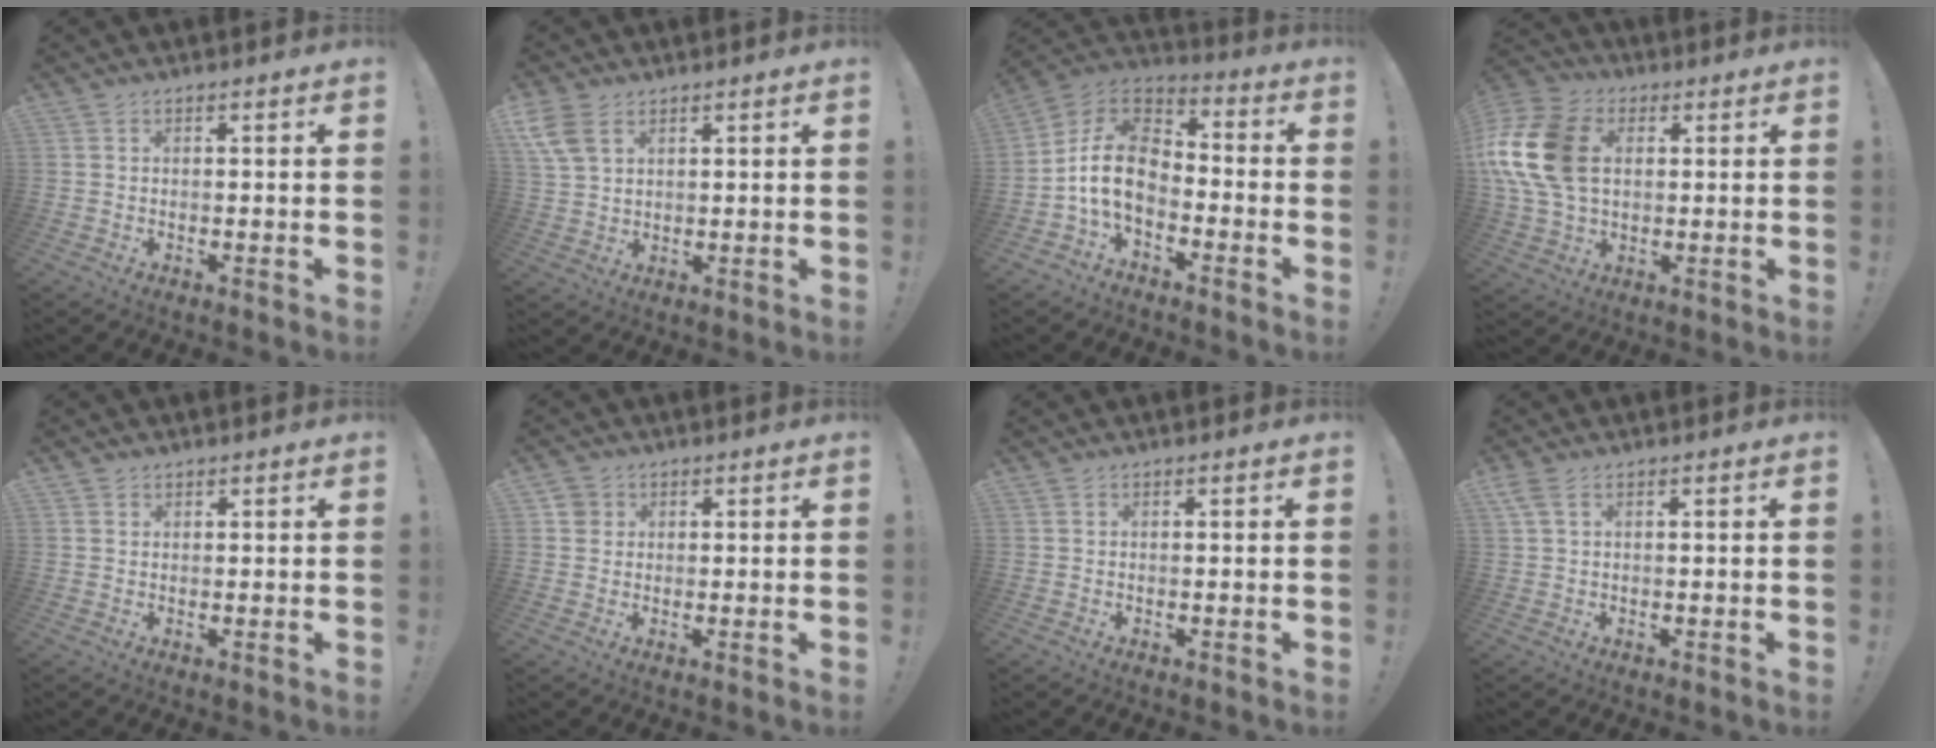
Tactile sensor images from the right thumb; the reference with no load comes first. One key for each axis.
{"total": 8.4, "fx": 4.1, "fy": 5.4, "fz": 4.9, "tx": -0.098, "ty": -0.009, "tz": 0.081}
{"total": 13.7, "fx": -2.8, "fy": 8.9, "fz": 10.1, "tx": -0.198, "ty": 0.020, "tz": -0.044}
{"total": 20.0, "fx": 2.9, "fy": 13.9, "fz": 14.1, "tx": -0.280, "ty": 0.008, "tz": 0.058}
{"total": 1.0, "fx": 0.8, "fy": 0.6, "fz": 0.2, "tx": -0.002, "ty": -0.002, "tz": 0.016}
{"total": 2.8, "fx": 1.2, "fy": 2.4, "fz": 0.7, "tx": -0.011, "ty": 0.002, "tz": 0.022}
{"total": 0.0}
{"total": 3.0, "fx": 1.4, "fy": 1.2, "fz": 2.3, "tx": -0.050, "ty": 0.002, "tz": 0.028}